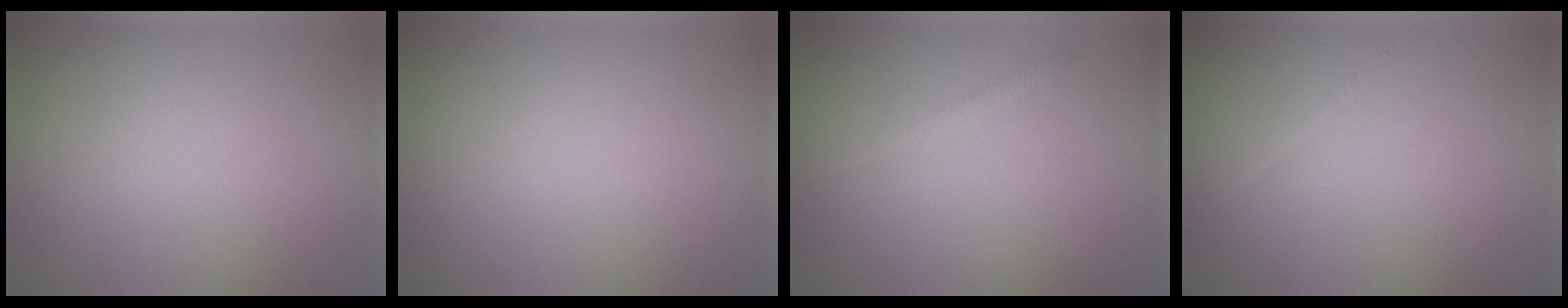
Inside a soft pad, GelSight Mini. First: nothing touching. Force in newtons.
{"total": 0.0}
{"total": 1.2, "press": 1.1, "slide": 0.0}
{"total": 0.7, "press": 0.7, "slide": 0.1}